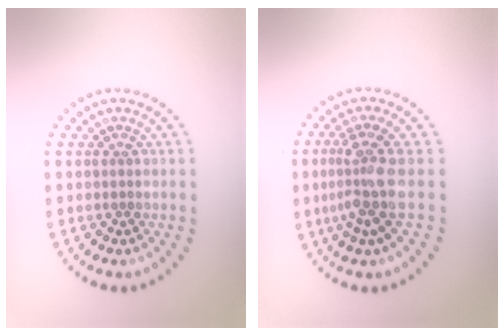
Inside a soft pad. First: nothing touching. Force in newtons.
{"total": 3.7, "press": 2.8, "slide": 2.4}